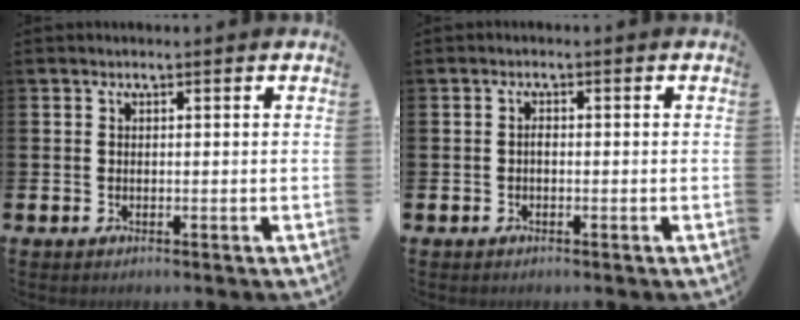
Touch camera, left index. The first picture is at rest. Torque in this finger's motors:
{"motor_torque": [-0.07, 0.18, -0.07, 0.00]}